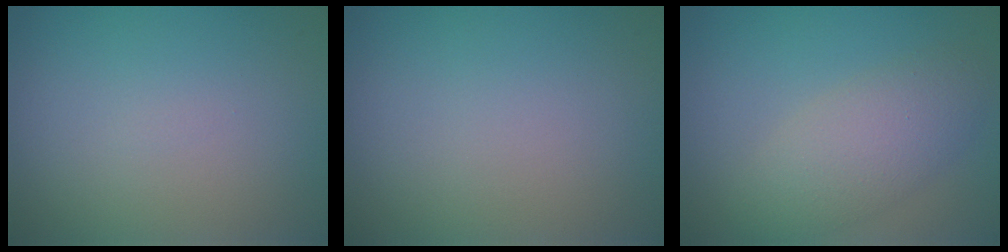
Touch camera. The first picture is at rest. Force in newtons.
{"total": 0.0}
{"total": 4.1, "press": 4.1, "slide": 0.1}